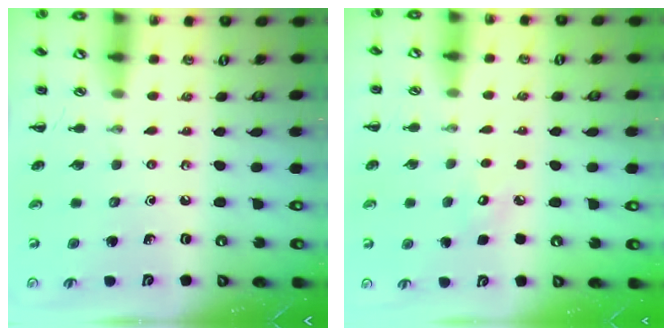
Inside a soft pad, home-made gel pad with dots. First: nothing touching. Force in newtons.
{"total": 4.2, "press": 4.0, "slide": 1.1}